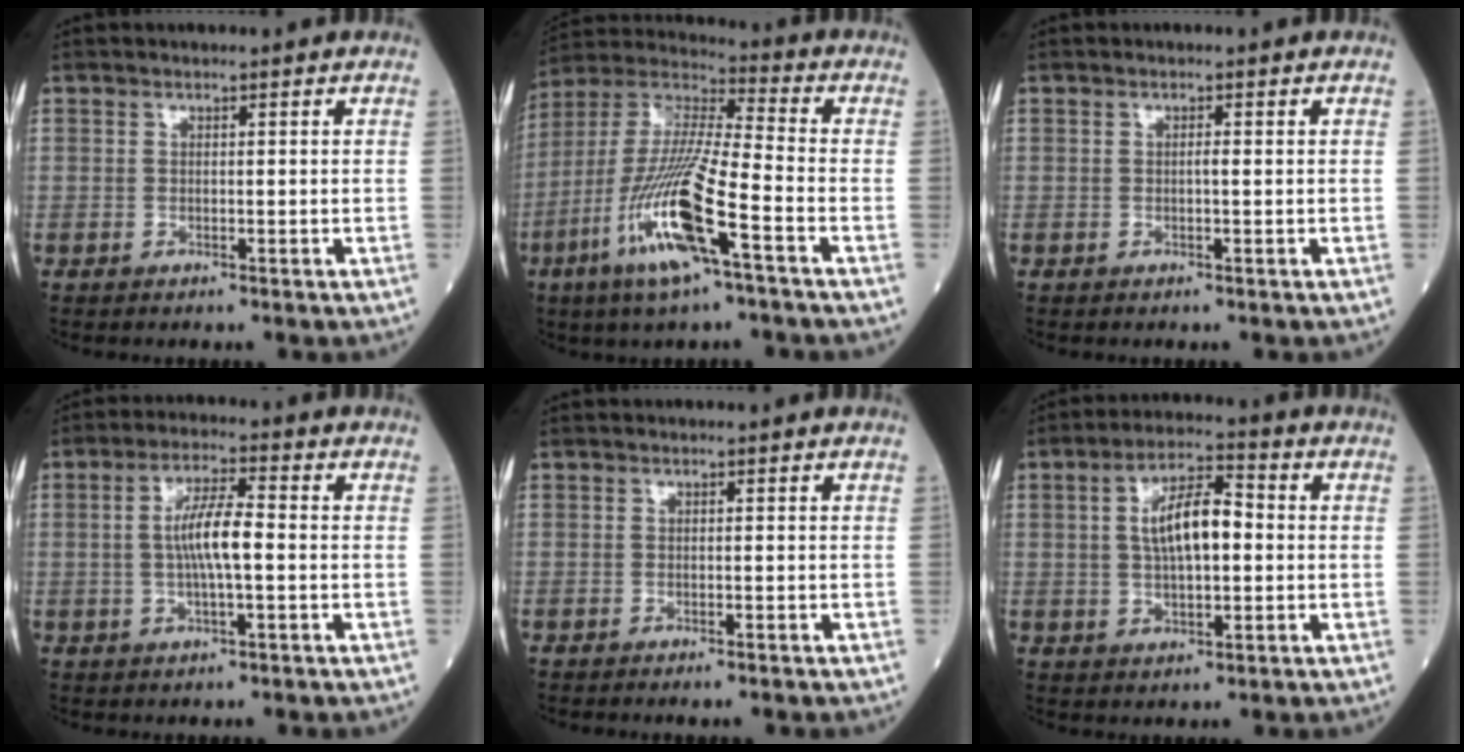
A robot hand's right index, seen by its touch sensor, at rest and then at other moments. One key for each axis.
{"total": 16.9, "fx": -7.0, "fy": 1.5, "fz": 15.3, "tx": -0.318, "ty": -0.020, "tz": -0.137}
{"total": 0.6, "fx": -0.1, "fy": 0.0, "fz": 0.6, "tx": -0.012, "ty": 0.001, "tz": -0.003}
{"total": 6.9, "fx": -0.2, "fy": 1.1, "fz": 6.8, "tx": -0.132, "ty": 0.009, "tz": -0.008}
{"total": 1.1, "fx": -0.9, "fy": 0.1, "fz": 0.6, "tx": -0.007, "ty": -0.002, "tz": -0.012}
{"total": 9.0, "fx": 0.8, "fy": 3.2, "fz": 8.4, "tx": -0.156, "ty": 0.019, "tz": 0.009}